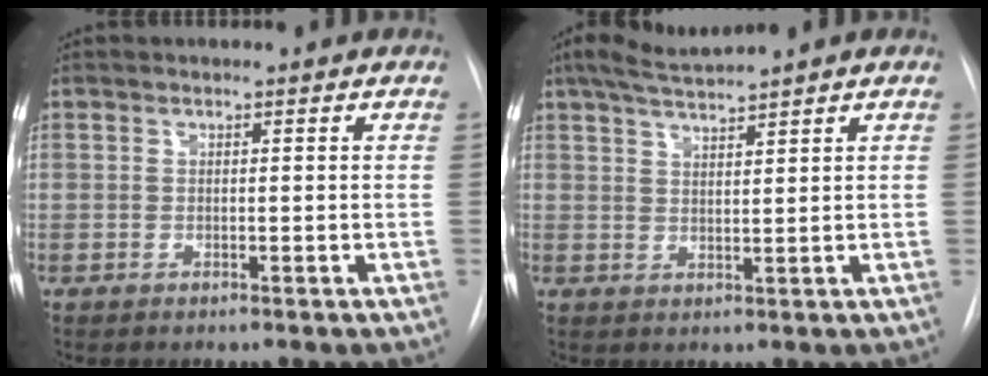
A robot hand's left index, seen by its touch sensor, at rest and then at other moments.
{"total": 4.4, "force": [4.0, -0.4, 1.9], "torque": [-0.040, 0.010, 0.078]}